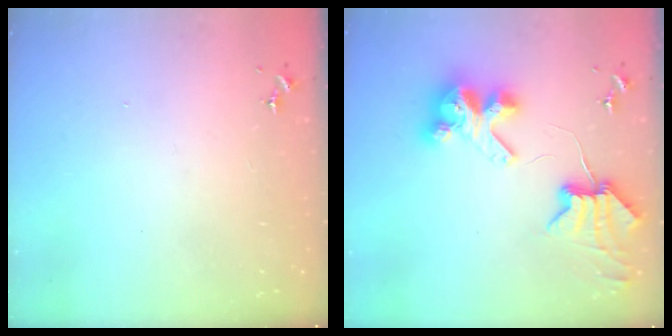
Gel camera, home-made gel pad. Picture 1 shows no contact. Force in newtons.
{"total": 8.9, "press": 8.8, "slide": 1.4}